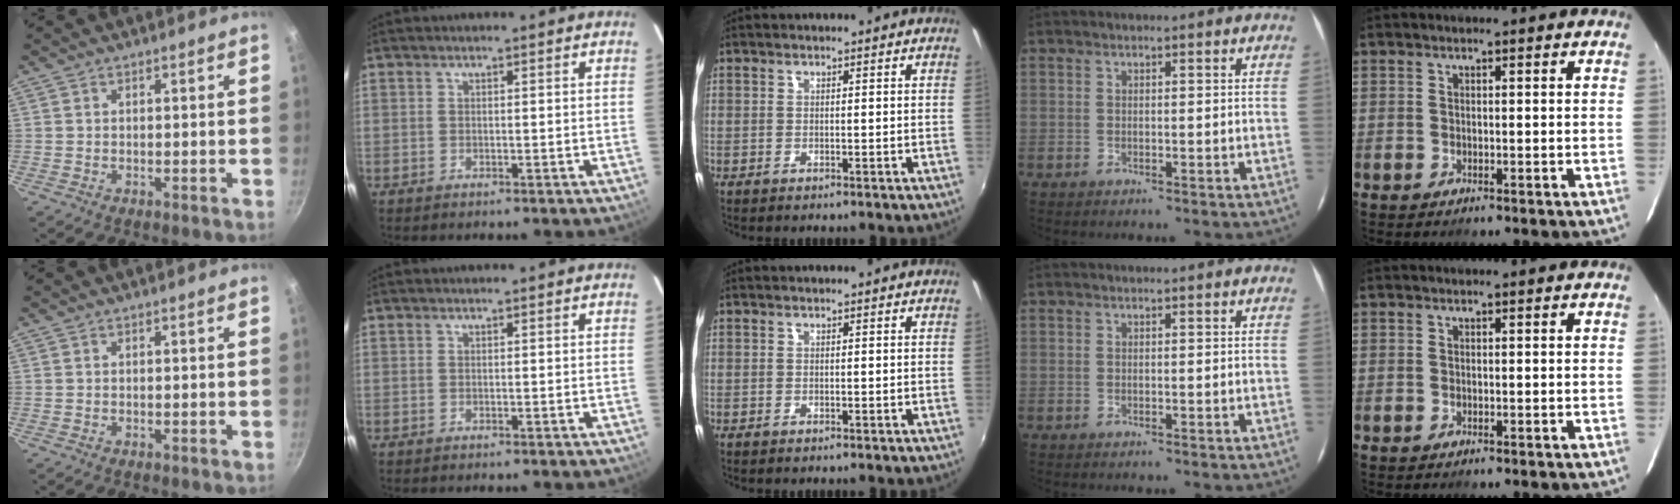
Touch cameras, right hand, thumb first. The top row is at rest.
{}